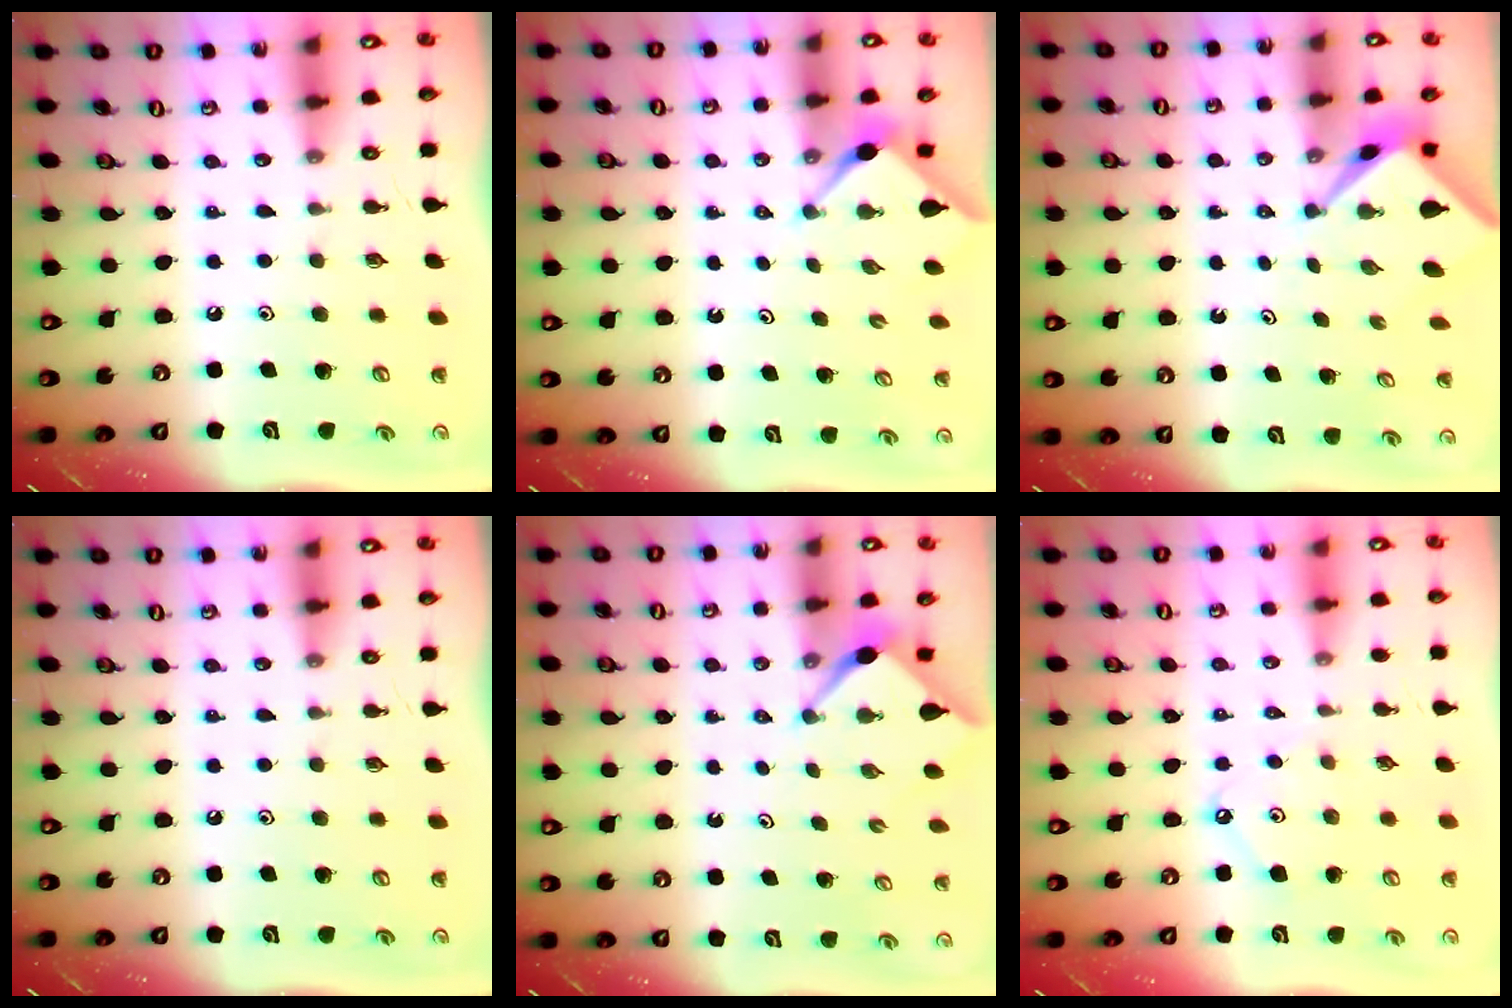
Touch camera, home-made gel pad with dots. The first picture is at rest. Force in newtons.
{"total": 2.9, "press": 2.8, "slide": 0.5}
{"total": 2.2, "press": 2.2, "slide": 0.3}
{"total": 0.0}
{"total": 2.6, "press": 2.5, "slide": 0.3}
{"total": 3.7, "press": 3.7, "slide": 0.5}